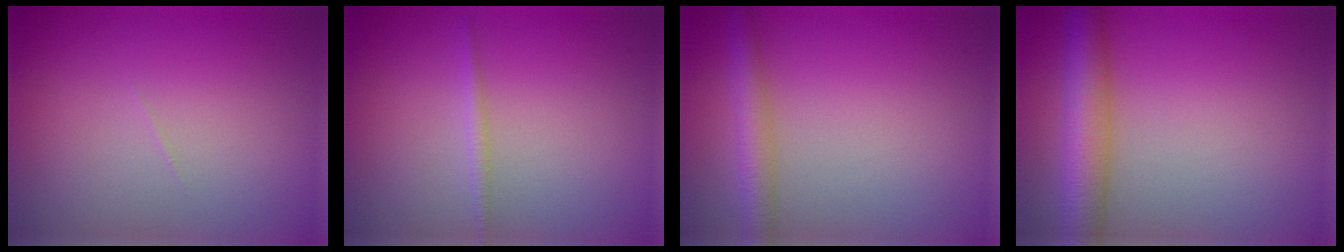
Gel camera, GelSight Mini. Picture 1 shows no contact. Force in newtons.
{"total": 0.9, "press": 0.9, "slide": 0.1}
{"total": 2.8, "press": 2.8, "slide": 0.1}
{"total": 5.3, "press": 5.3, "slide": 0.2}